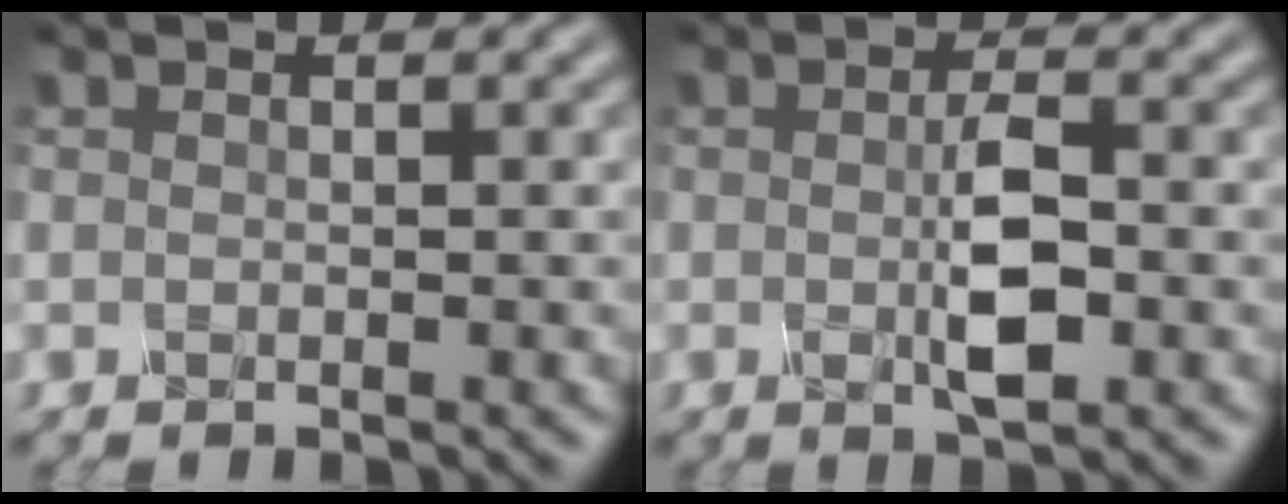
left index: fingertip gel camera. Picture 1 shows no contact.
{"total": 2.9, "force": [-0.3, 0.4, 2.8], "torque": [-0.066, -0.002, 0.001]}